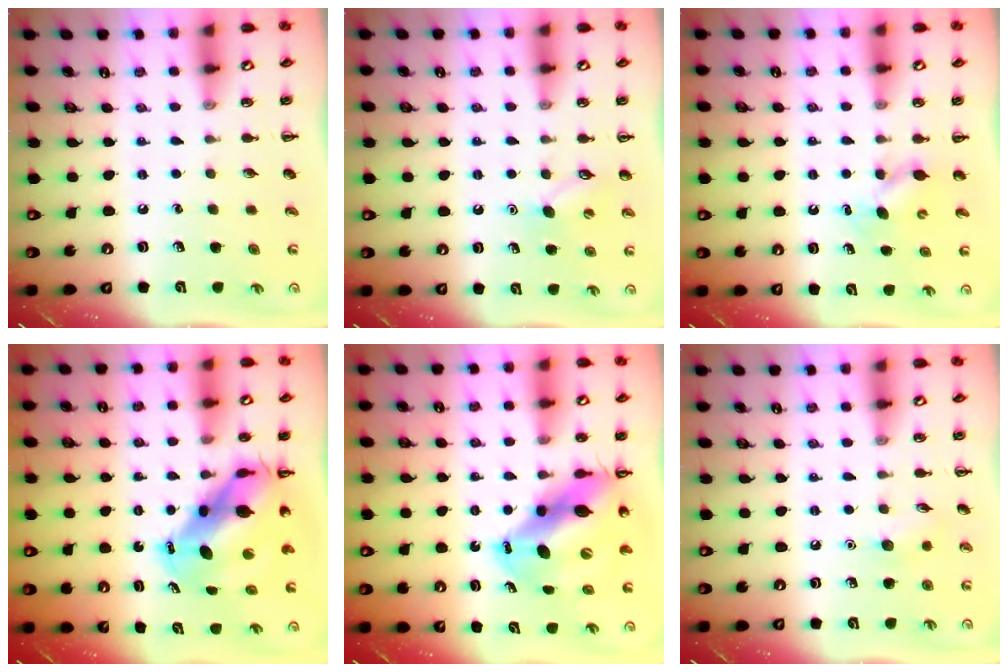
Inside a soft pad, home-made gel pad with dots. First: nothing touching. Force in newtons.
{"total": 6.3, "press": 6.0, "slide": 1.7}
{"total": 4.2, "press": 4.1, "slide": 0.9}
{"total": 11.2, "press": 10.8, "slide": 3.0}
{"total": 12.9, "press": 12.3, "slide": 3.9}
{"total": 5.6, "press": 5.4, "slide": 1.3}